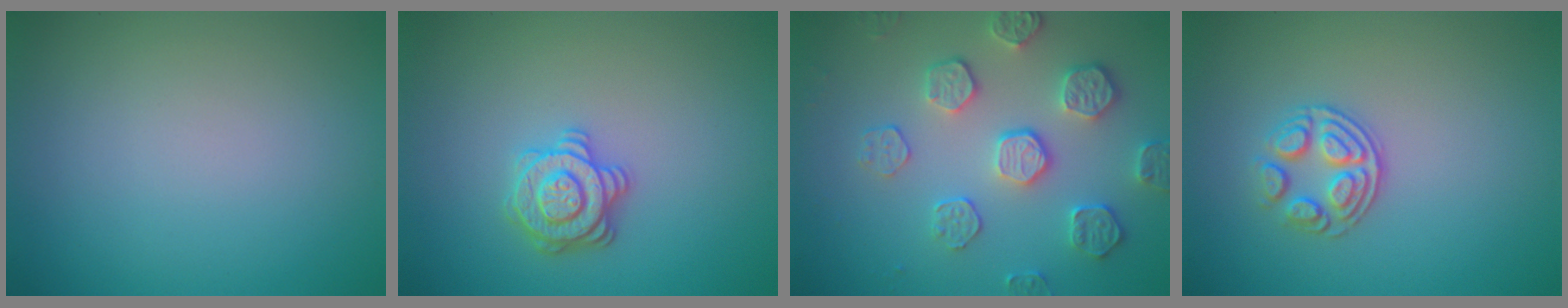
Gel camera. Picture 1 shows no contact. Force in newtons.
{"total": 2.9, "press": 2.8, "slide": 0.6}
{"total": 4.3, "press": 4.1, "slide": 1.3}
{"total": 2.9, "press": 2.5, "slide": 1.4}